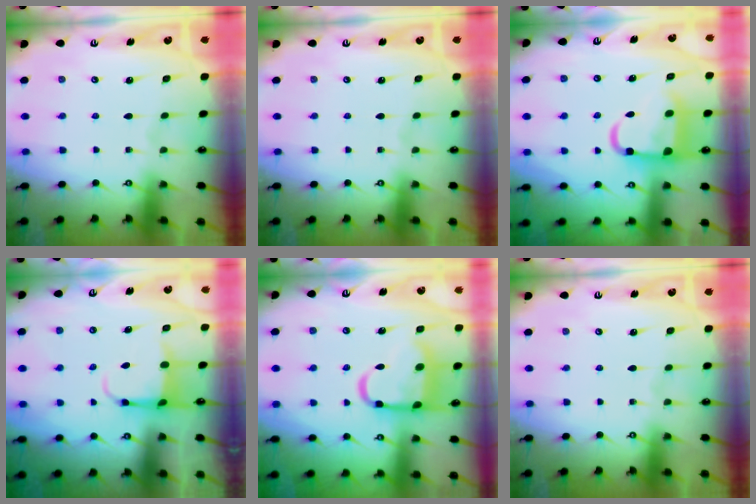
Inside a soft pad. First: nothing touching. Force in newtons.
{"total": 0.0}
{"total": 11.2, "press": 11.1, "slide": 1.4}
{"total": 4.0, "press": 3.9, "slide": 1.0}
{"total": 13.4, "press": 13.3, "slide": 1.7}
{"total": 0.0}